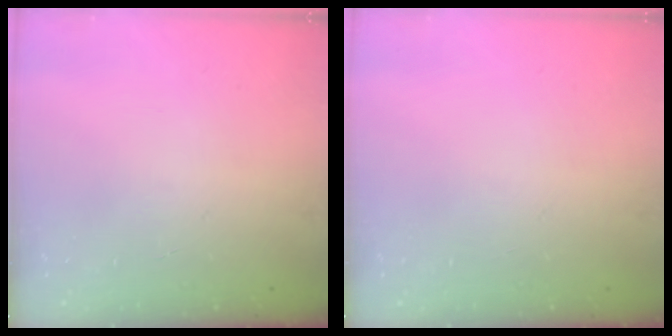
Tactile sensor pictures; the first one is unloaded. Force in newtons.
{"total": 0.0}